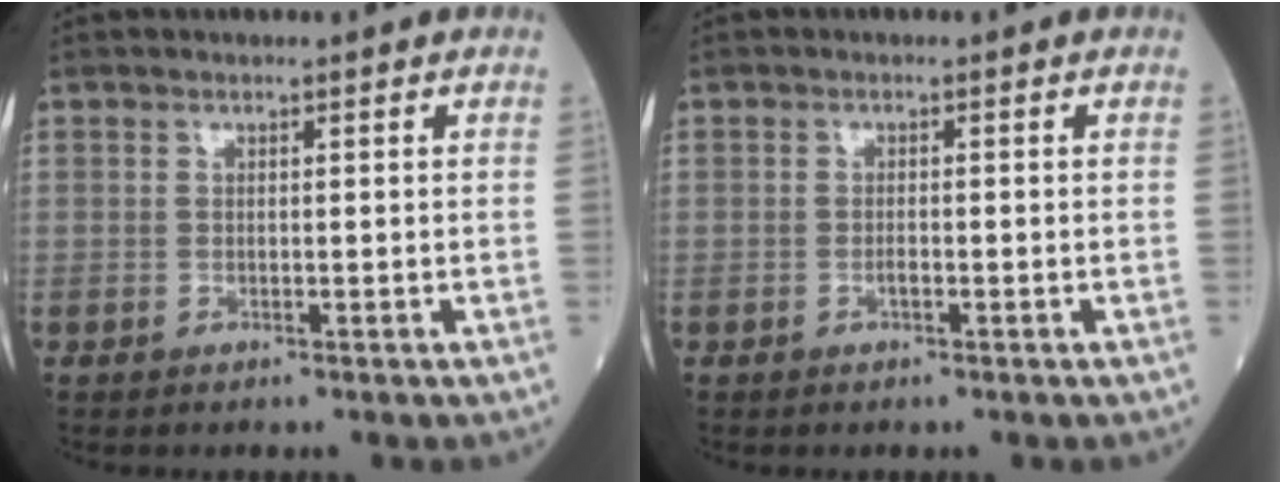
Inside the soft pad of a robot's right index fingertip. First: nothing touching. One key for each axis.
{"total": 0.9, "fx": -0.5, "fy": 0.1, "fz": 0.8, "tx": -0.014, "ty": 0.000, "tz": -0.010}